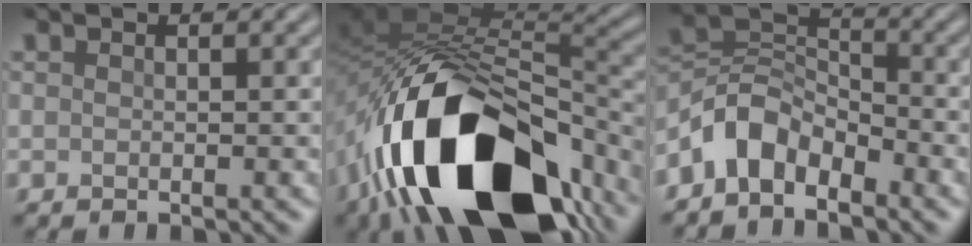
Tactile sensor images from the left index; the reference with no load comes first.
{"total": 18.5, "force": [-9.3, 9.1, 13.1], "torque": [-0.250, -0.029, -0.142]}
{"total": 5.2, "force": [-3.5, 2.9, 2.5], "torque": [-0.043, 0.012, -0.079]}